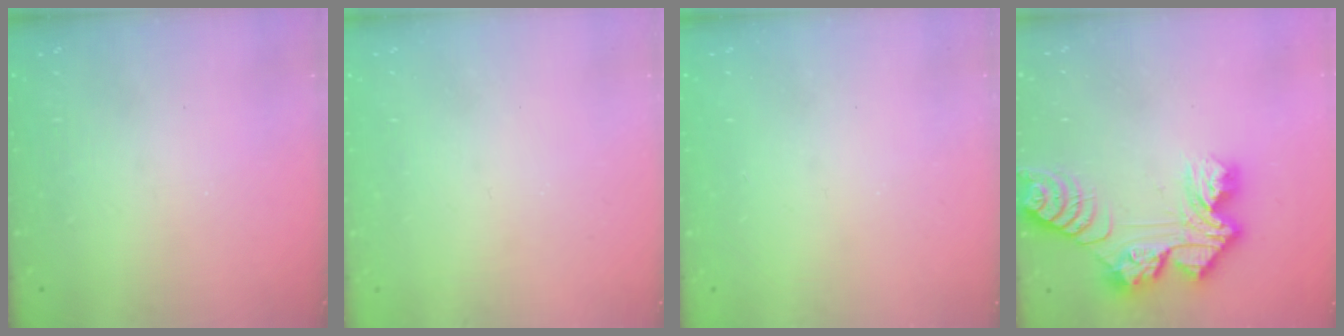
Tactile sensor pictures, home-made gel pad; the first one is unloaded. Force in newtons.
{"total": 0.7, "press": 0.7, "slide": 0.1}
{"total": 1.1, "press": 1.1, "slide": 0.1}
{"total": 13.7, "press": 13.7, "slide": 1.1}